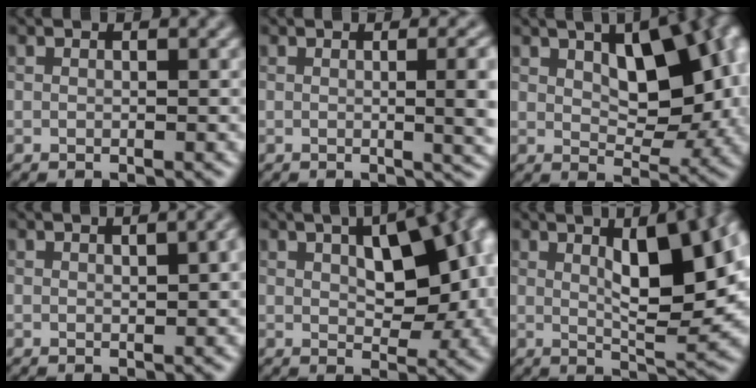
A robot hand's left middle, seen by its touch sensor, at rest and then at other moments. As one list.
[{"total": 5.9, "force": [0.1, 2.1, 5.5], "torque": [-0.048, 0.002, 0.005]}, {"total": 10.6, "force": [3.0, 5.5, 8.6], "torque": [-0.114, 0.006, 0.047]}, {"total": 2.3, "force": [0.7, 0.6, 2.1], "torque": [-0.028, 0.008, 0.012]}, {"total": 9.6, "force": [2.2, 4.9, 7.9], "torque": [-0.099, 0.013, 0.034]}, {"total": 9.3, "force": [2.4, 2.6, 8.5], "torque": [-0.123, 0.008, 0.041]}]